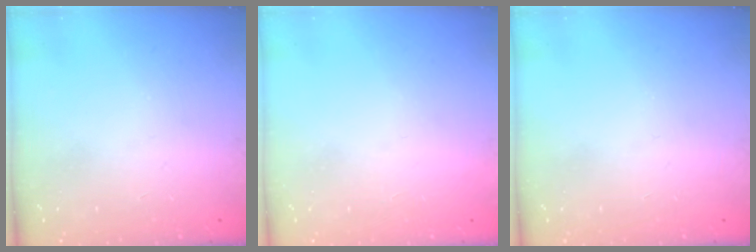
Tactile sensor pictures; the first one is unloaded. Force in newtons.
{"total": 1.5, "press": 1.5, "slide": 0.1}
{"total": 0.0}